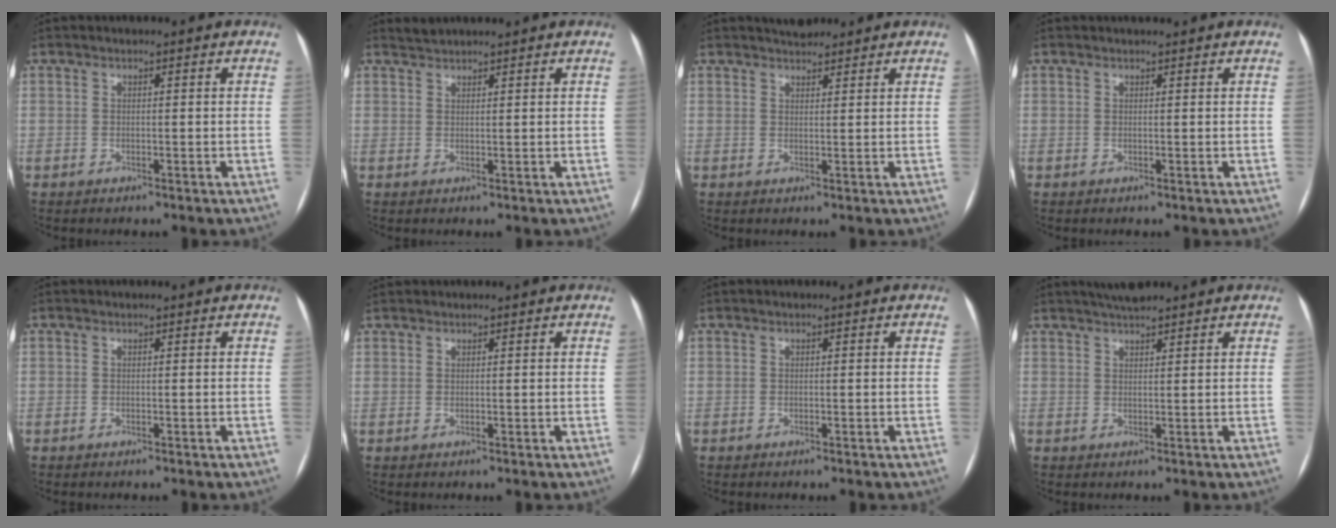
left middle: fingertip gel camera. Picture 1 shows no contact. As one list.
[{"total": 1.7, "force": [1.6, -0.3, -0.2], "torque": [0.001, 0.010, 0.034]}, {"total": 3.2, "force": [3.0, 1.0, 0.8], "torque": [-0.010, 0.017, 0.045]}, {"total": 1.0, "force": [0.9, -0.3, 0.1], "torque": [-0.002, 0.006, 0.016]}, {"total": 0.0}, {"total": 1.2, "force": [1.2, 0.4, 0.1], "torque": [-0.006, 0.018, 0.023]}, {"total": 0.0}, {"total": 3.9, "force": [3.4, 0.4, 1.8], "torque": [-0.030, 0.018, 0.058]}]